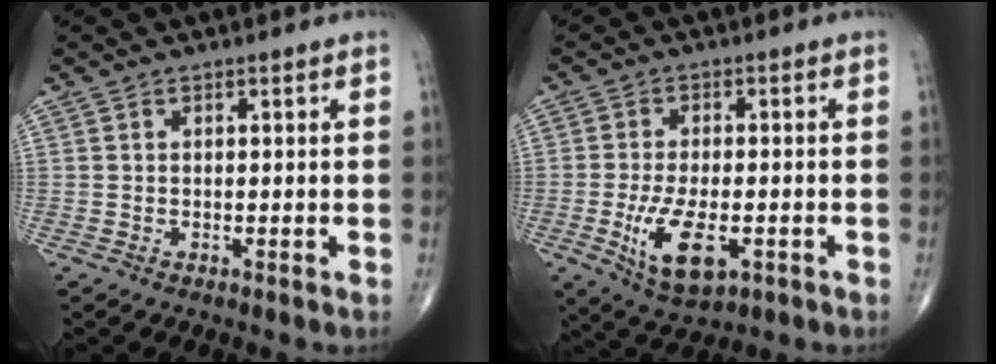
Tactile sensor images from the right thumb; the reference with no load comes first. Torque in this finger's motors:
{"motor_torque": [-0.19, 0.67, 0.50, 0.41, 0.29]}